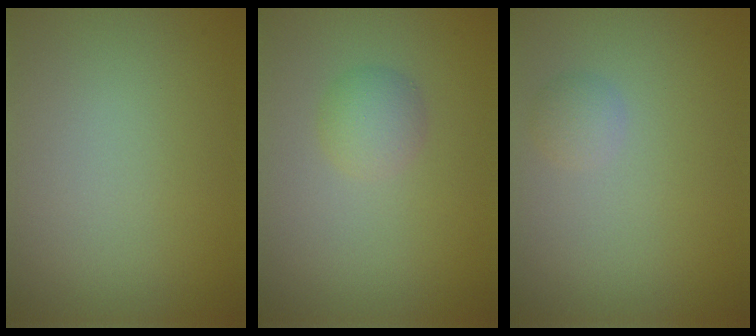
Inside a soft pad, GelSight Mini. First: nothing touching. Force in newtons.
{"total": 2.0, "press": 2.0, "slide": 0.1}
{"total": 1.2, "press": 1.2, "slide": 0.0}